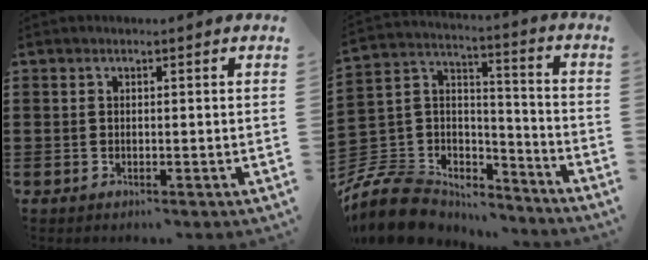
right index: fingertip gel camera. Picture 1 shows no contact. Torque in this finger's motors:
{"motor_torque": [-0.82, 0.88, -0.42, -0.21]}